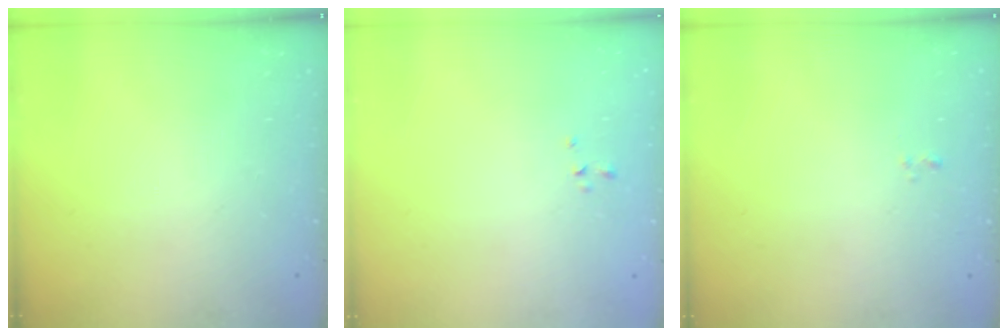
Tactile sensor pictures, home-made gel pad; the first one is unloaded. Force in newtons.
{"total": 0.6, "press": 0.3, "slide": 0.5}
{"total": 0.6, "press": 0.2, "slide": 0.5}